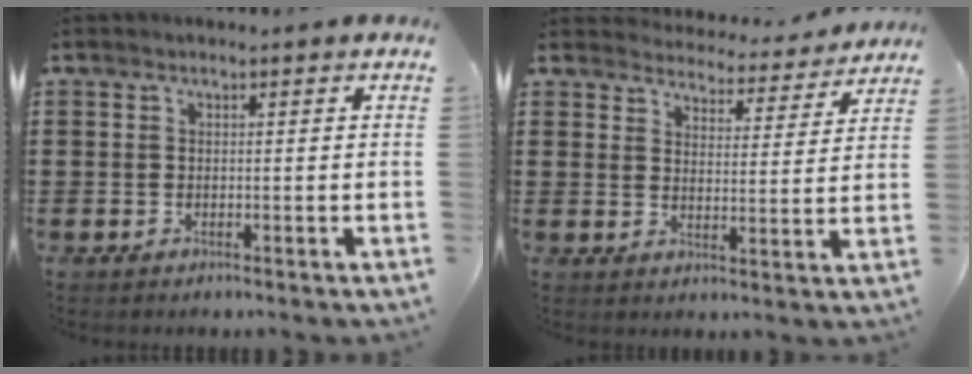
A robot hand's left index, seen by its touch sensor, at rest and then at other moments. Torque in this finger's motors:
{"motor_torque": [1.07, -1.06, 0.19, 0.01]}